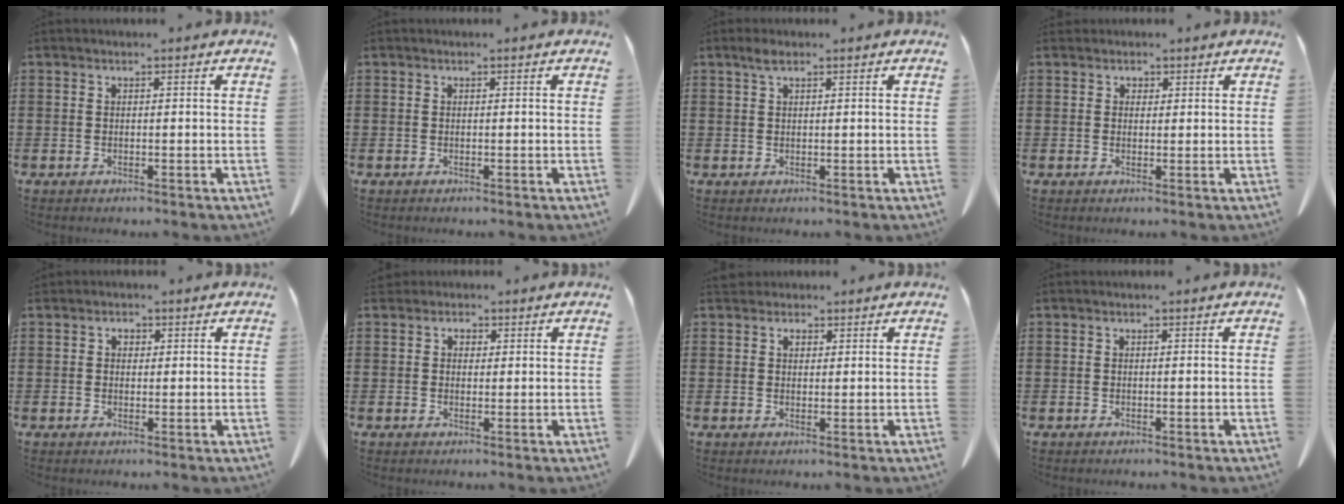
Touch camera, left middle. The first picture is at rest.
{"total": 0.0}
{"total": 1.7, "force": [0.9, 0.5, 1.4], "torque": [-0.030, 0.001, 0.016]}
{"total": 1.3, "force": [1.0, 0.8, 0.1], "torque": [0.003, -0.002, 0.019]}
{"total": 1.3, "force": [0.7, 1.0, 0.5], "torque": [-0.005, 0.000, 0.012]}
{"total": 1.9, "force": [1.2, 1.4, 0.4], "torque": [-0.006, 0.004, 0.022]}
{"total": 2.0, "force": [1.6, 1.2, 0.5], "torque": [-0.007, 0.003, 0.029]}
{"total": 0.0}